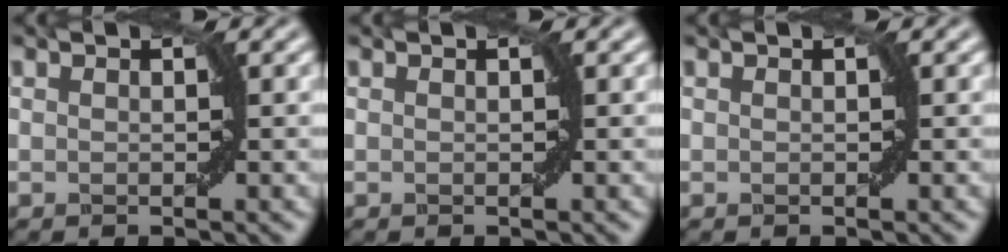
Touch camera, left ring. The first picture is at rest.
{"total": 0.0}
{"total": 0.0}